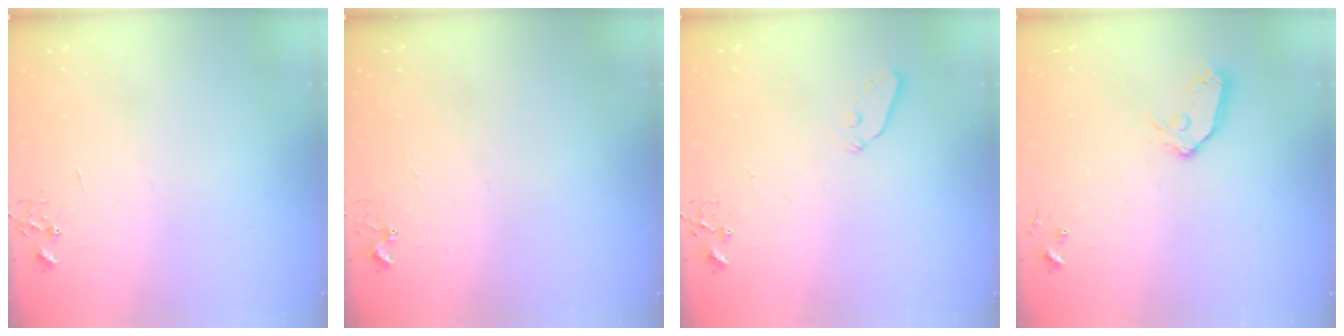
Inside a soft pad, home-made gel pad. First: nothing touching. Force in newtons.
{"total": 3.4, "press": 3.4, "slide": 0.5}
{"total": 4.4, "press": 4.3, "slide": 0.8}
{"total": 9.2, "press": 9.1, "slide": 0.8}